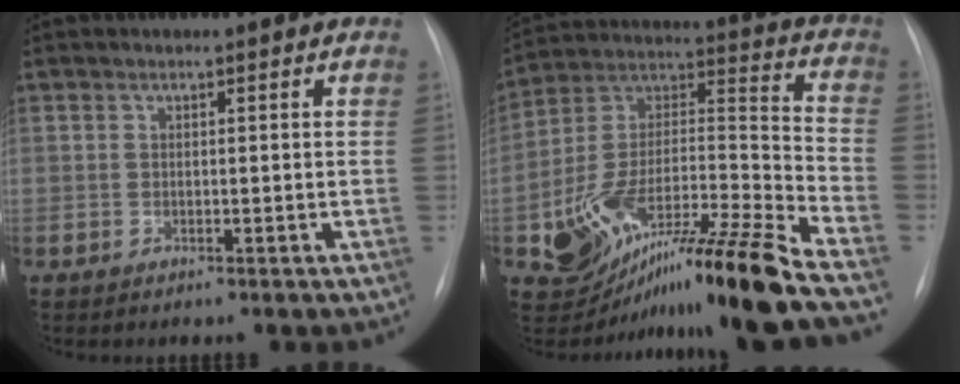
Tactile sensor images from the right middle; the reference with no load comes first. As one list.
[{"total": 22.4, "force": [-15.5, 0.7, 16.1], "torque": [-0.277, 0.000, -0.259]}]